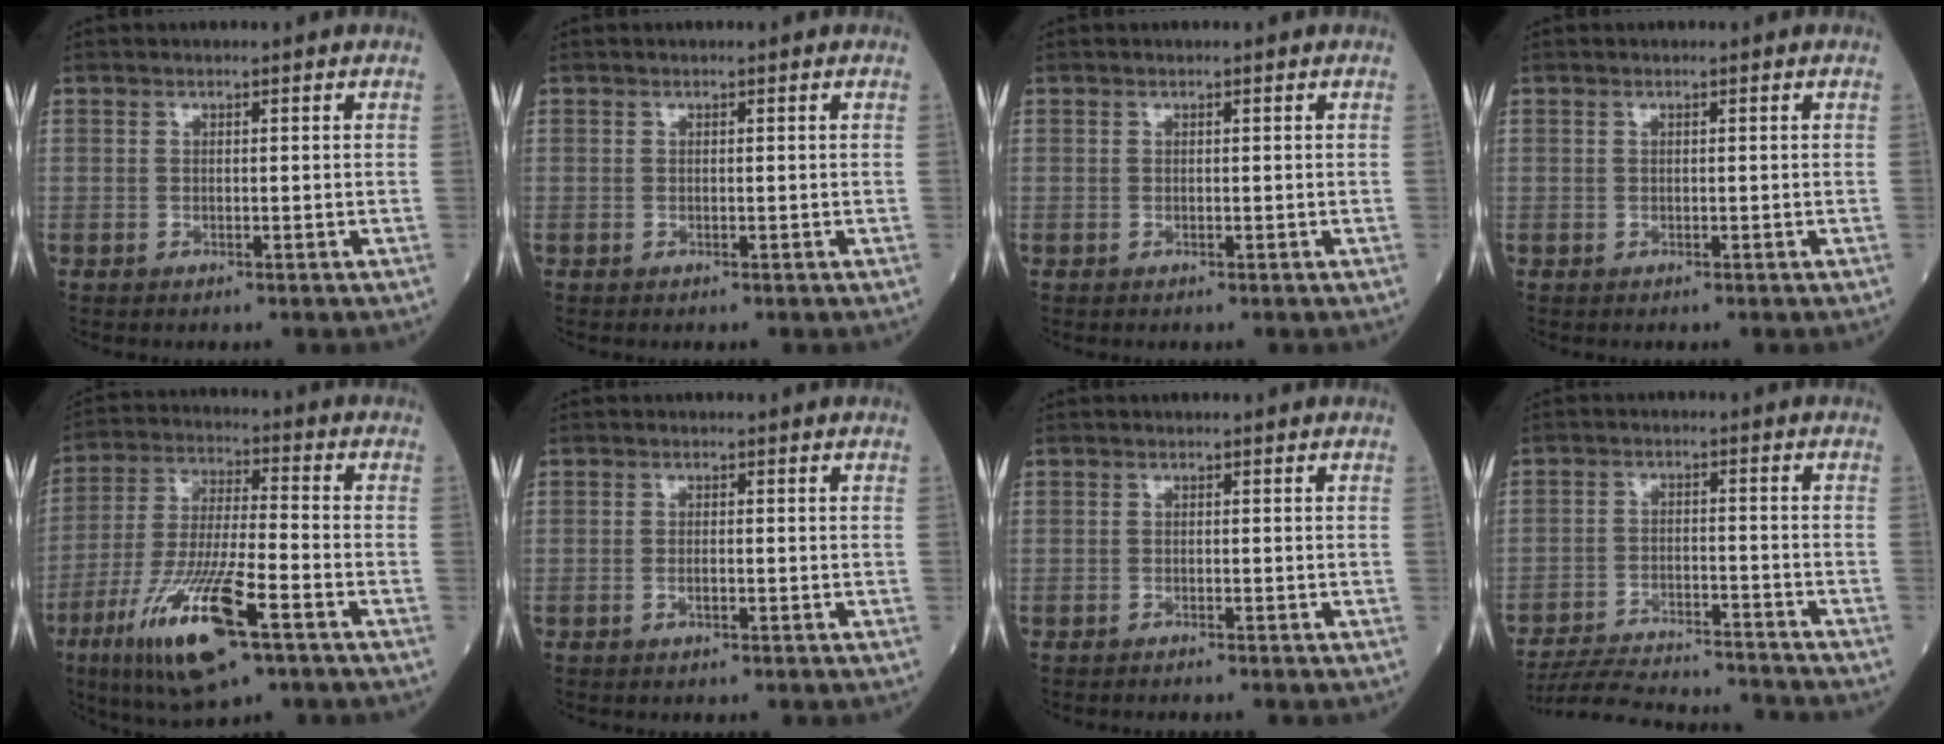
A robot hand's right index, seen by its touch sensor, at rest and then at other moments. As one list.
[{"total": 0.0}, {"total": 0.0}, {"total": 0.0}, {"total": 16.4, "force": [-8.0, 2.7, 14.0], "torque": [-0.288, -0.029, -0.140]}, {"total": 1.1, "force": [-0.4, 0.3, 0.9], "torque": [-0.021, -0.001, -0.007]}, {"total": 1.3, "force": [-1.2, -0.2, 0.6], "torque": [-0.007, 0.001, -0.013]}, {"total": 14.5, "force": [-14.0, 1.4, 3.4], "torque": [-0.059, 0.002, -0.206]}]